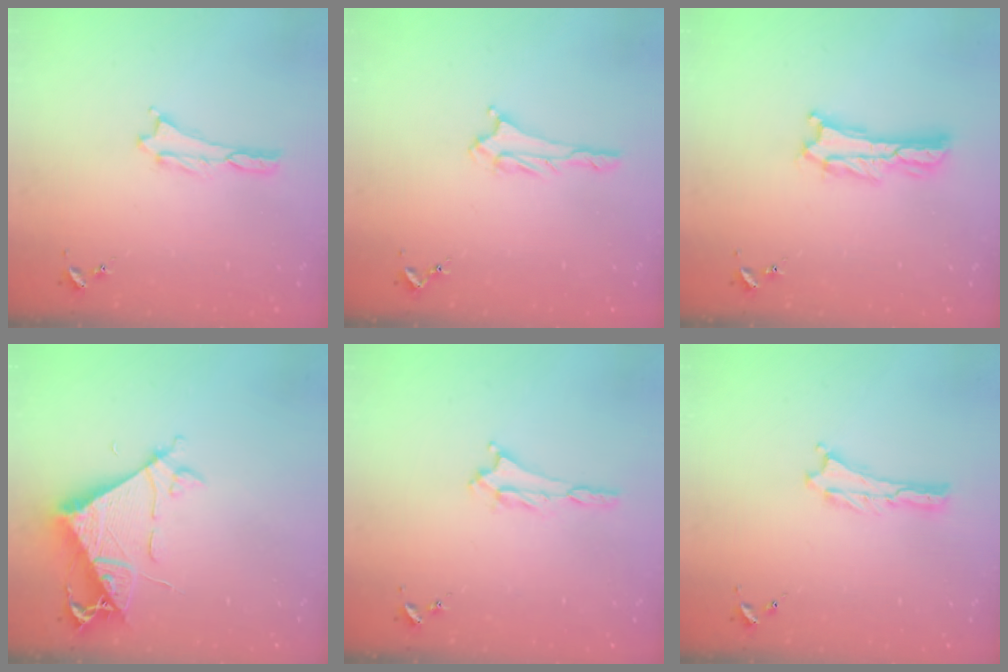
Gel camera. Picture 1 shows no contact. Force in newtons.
{"total": 2.3, "press": 2.2, "slide": 0.3}
{"total": 3.0, "press": 2.9, "slide": 0.4}
{"total": 7.4, "press": 7.4, "slide": 0.8}
{"total": 1.9, "press": 1.8, "slide": 0.3}
{"total": 0.0}